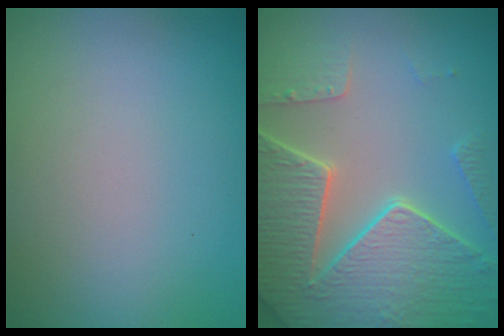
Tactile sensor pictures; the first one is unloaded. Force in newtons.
{"total": 8.3, "press": 6.1, "slide": 5.6}